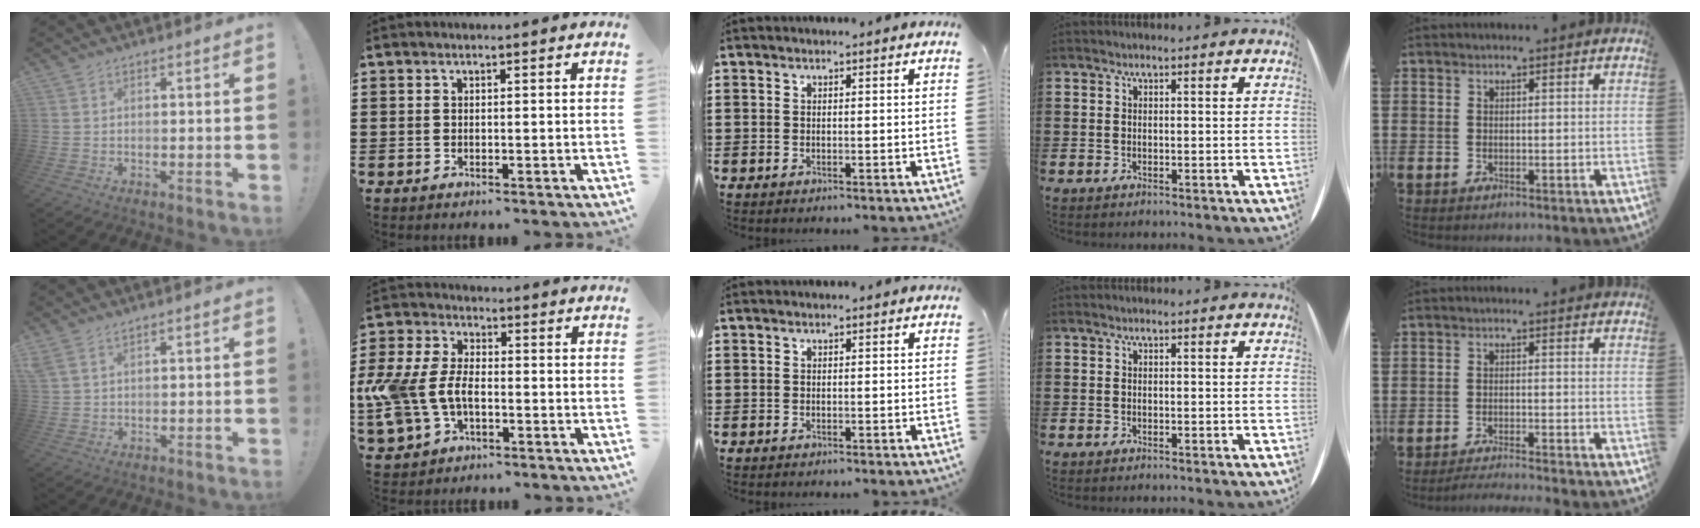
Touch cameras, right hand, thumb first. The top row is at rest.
{"thumb": {"total": 3.1, "force": [2.2, 0.7, 2.1], "torque": [-0.049, -0.006, 0.044]}, "index": {"total": 8.0, "force": [-2.0, 5.0, 5.9], "torque": [-0.162, -0.003, -0.046]}, "little": {"total": 1.9, "force": [-1.9, -0.3, 0.4], "torque": [-0.006, 0.002, -0.037]}}